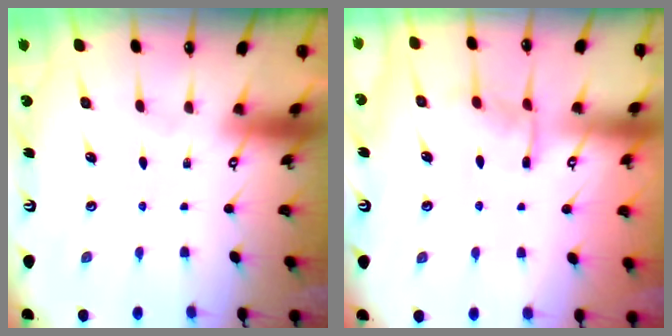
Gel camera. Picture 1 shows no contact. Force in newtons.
{"total": 7.3, "press": 7.2, "slide": 0.7}